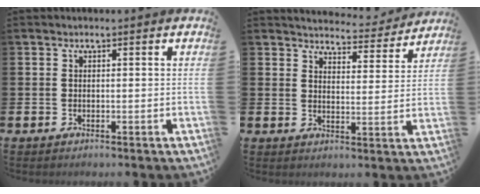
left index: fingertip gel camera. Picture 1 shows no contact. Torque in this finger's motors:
{"motor_torque": [0.95, -1.18, 0.35, 0.01]}